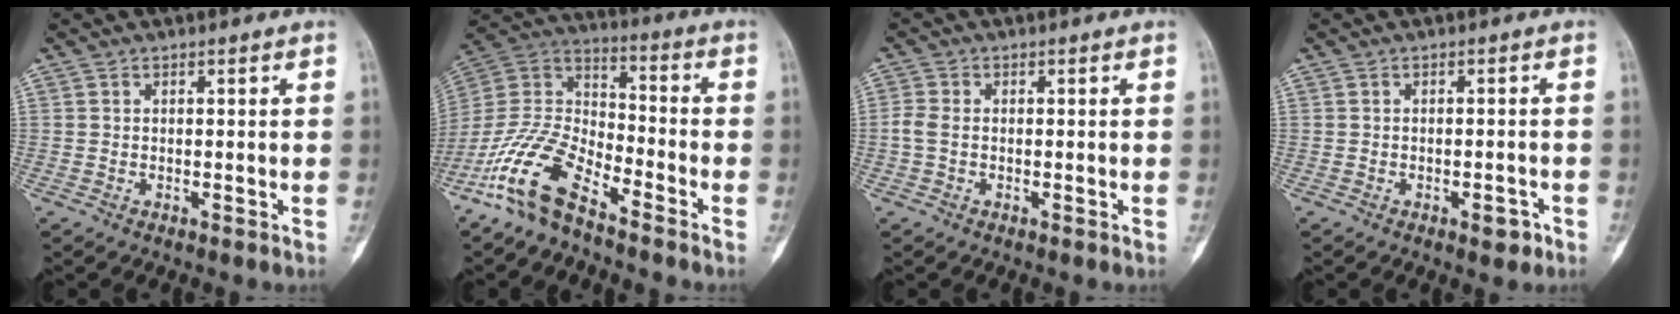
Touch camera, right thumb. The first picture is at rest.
{"total": 14.3, "force": [-10.0, 5.3, 8.7], "torque": [-0.176, 0.070, -0.202]}
{"total": 2.6, "force": [-0.3, 1.7, 2.0], "torque": [-0.052, 0.001, -0.009]}
{"total": 2.8, "force": [-1.5, 1.3, 2.0], "torque": [-0.020, 0.011, -0.016]}